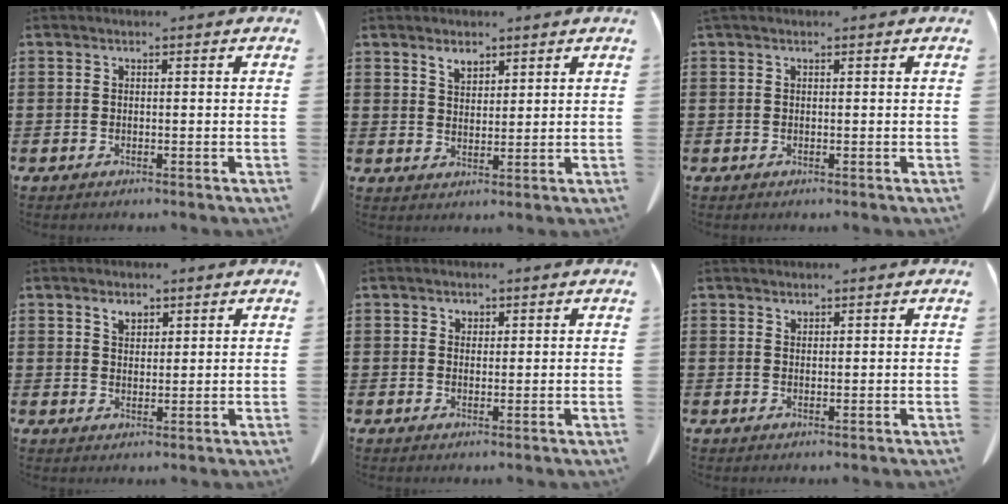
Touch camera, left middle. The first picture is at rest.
{"total": 2.9, "force": [2.2, 1.4, 1.1], "torque": [-0.018, -0.002, 0.041]}
{"total": 0.0}
{"total": 2.4, "force": [1.8, 1.3, 1.1], "torque": [-0.017, -0.002, 0.032]}
{"total": 1.1, "force": [0.8, 0.7, 0.2], "torque": [-0.007, 0.001, 0.017]}
{"total": 1.1, "force": [1.1, 0.2, 0.0], "torque": [-0.003, -0.002, 0.023]}